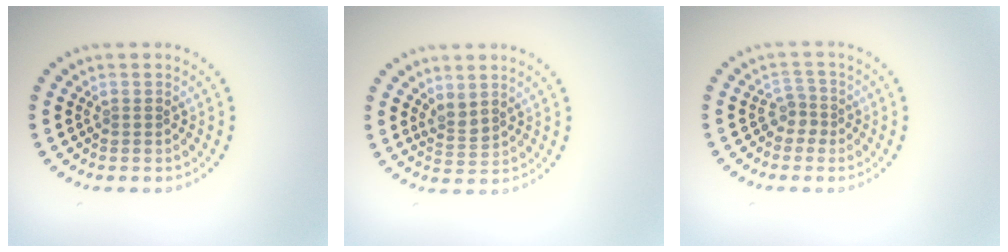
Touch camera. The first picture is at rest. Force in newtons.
{"total": 1.6, "press": 1.3, "slide": 0.9}
{"total": 1.9, "press": 1.3, "slide": 1.3}